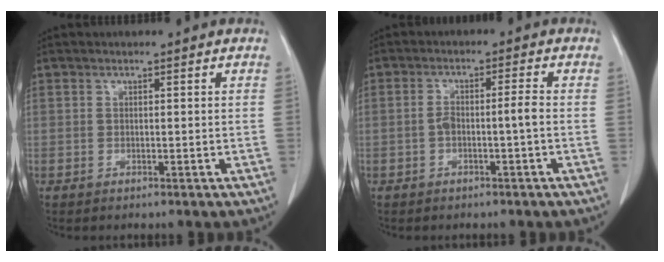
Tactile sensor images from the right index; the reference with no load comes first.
{"total": 3.2, "force": [-0.8, 0.3, 3.0], "torque": [-0.053, 0.015, -0.009]}